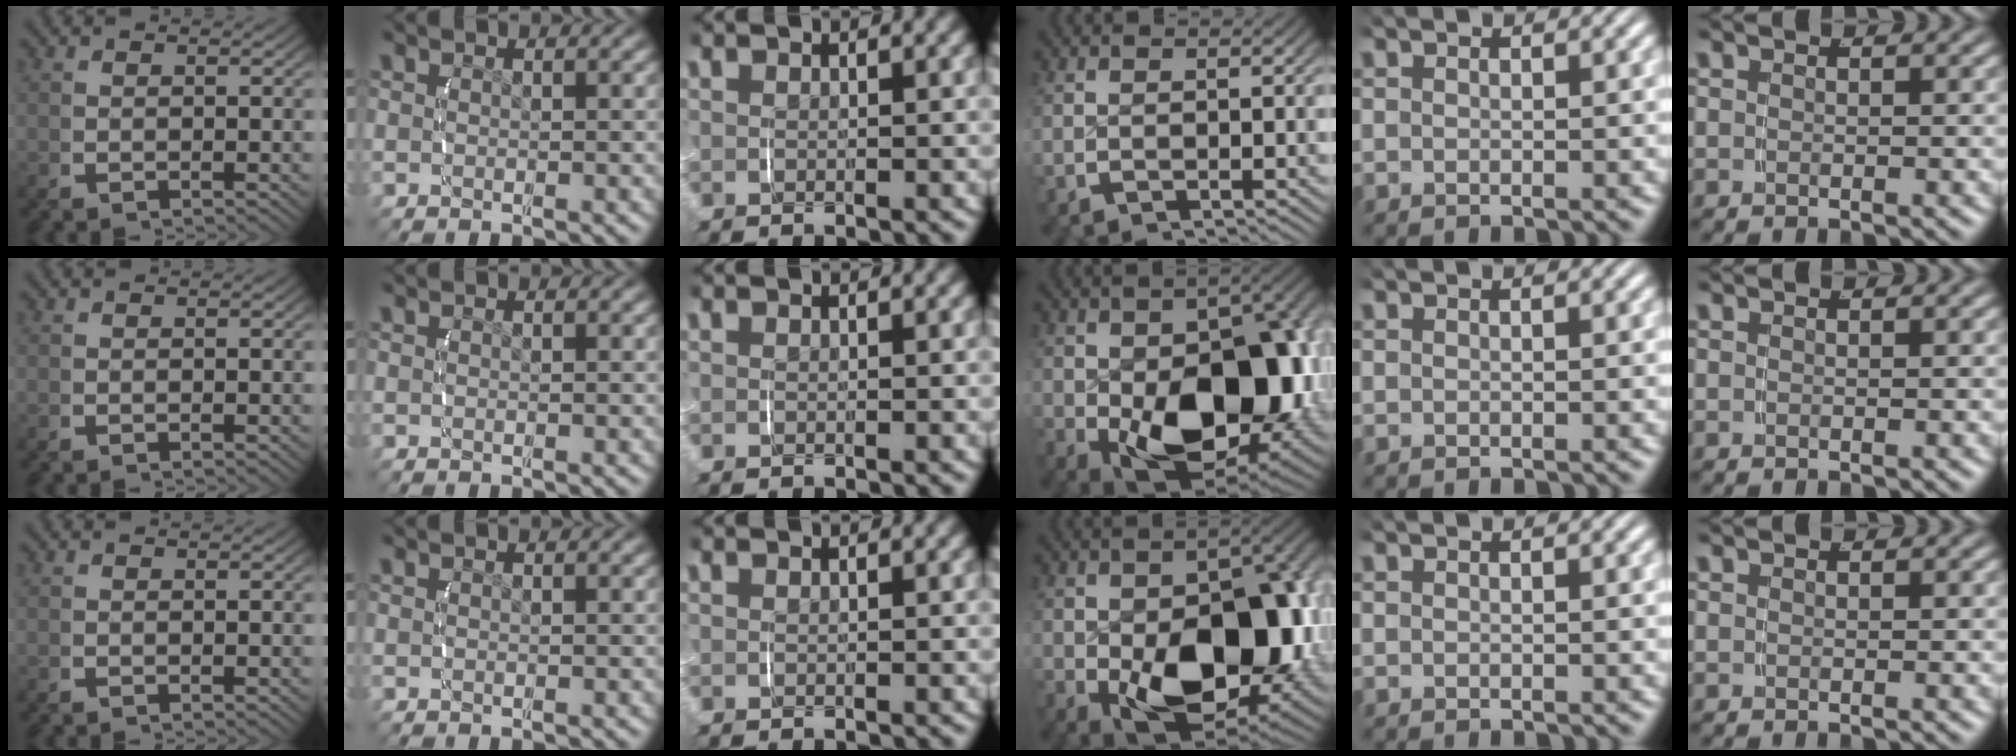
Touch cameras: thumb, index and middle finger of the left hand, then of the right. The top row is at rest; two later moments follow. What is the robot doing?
{"motion": "grasp_and_lifting", "object": "velcro strap"}